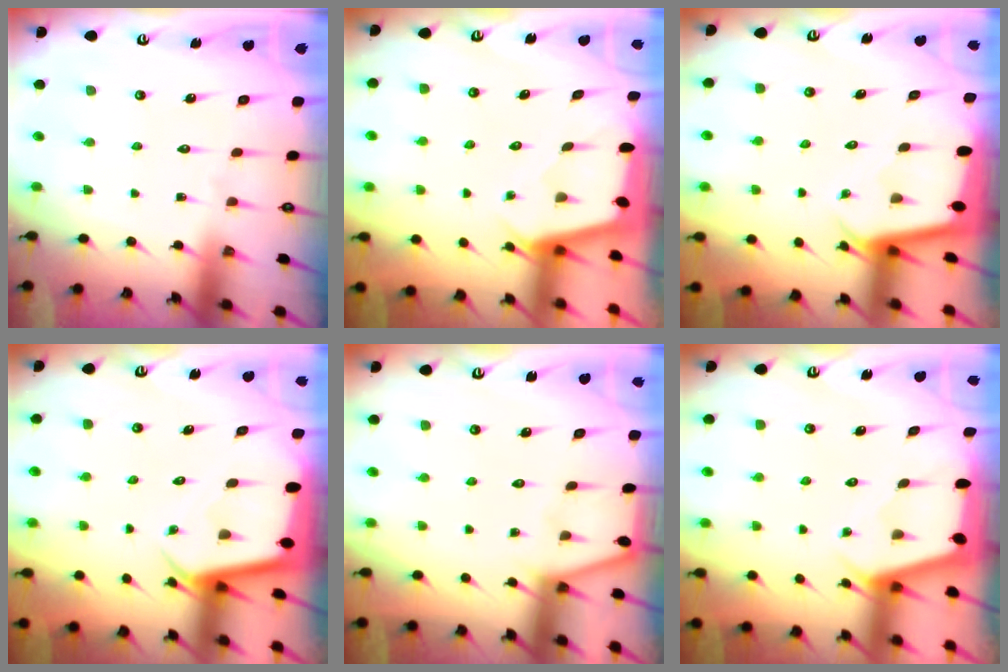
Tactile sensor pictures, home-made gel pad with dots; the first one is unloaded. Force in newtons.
{"total": 2.0, "press": 2.0, "slide": 0.3}
{"total": 2.0, "press": 2.0, "slide": 0.0}
{"total": 3.6, "press": 3.6, "slide": 0.2}
{"total": 2.5, "press": 2.5, "slide": 0.3}
{"total": 2.4, "press": 2.3, "slide": 0.3}